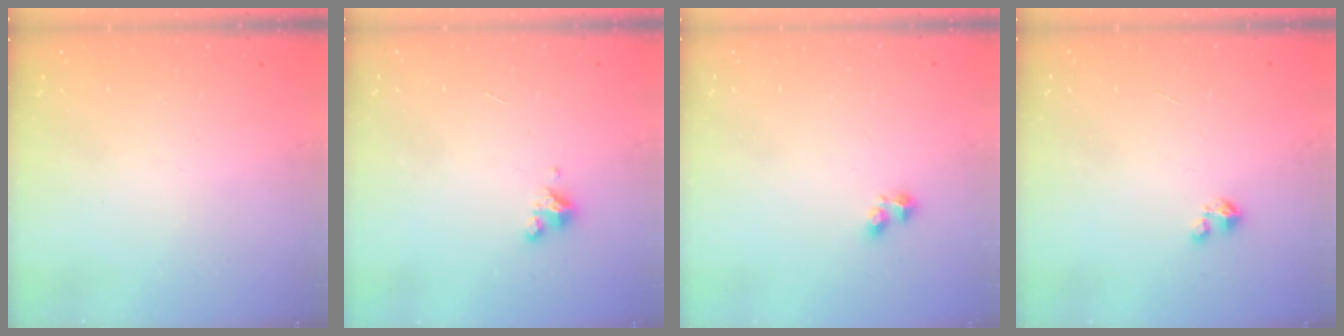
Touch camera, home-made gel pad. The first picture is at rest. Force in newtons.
{"total": 3.1, "press": 3.1, "slide": 0.4}
{"total": 2.2, "press": 2.2, "slide": 0.5}
{"total": 2.1, "press": 2.1, "slide": 0.2}